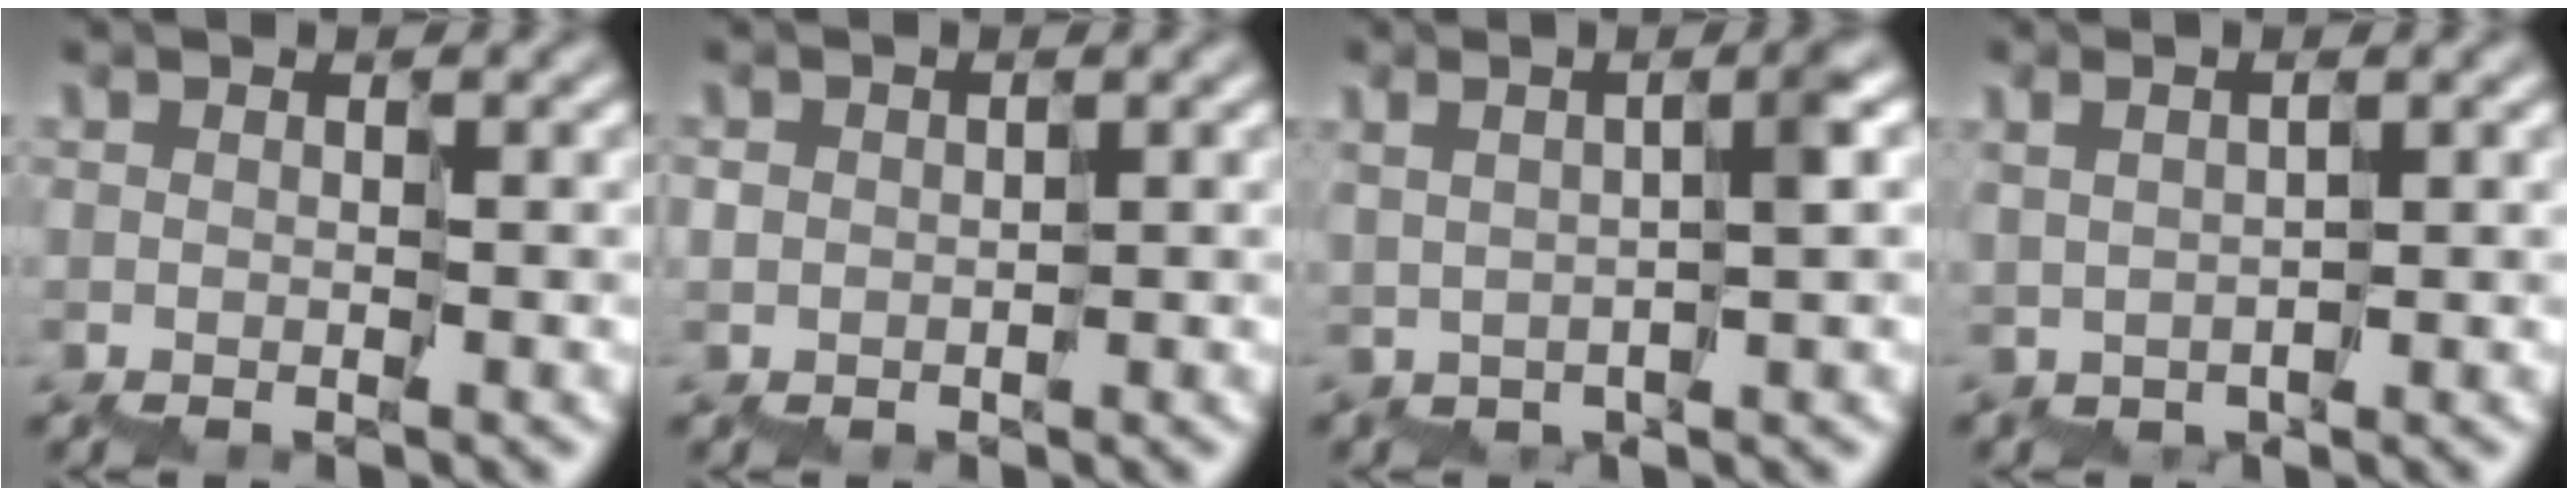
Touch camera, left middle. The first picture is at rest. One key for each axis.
{"total": 0.9, "fx": -0.5, "fy": 0.6, "fz": -0.5, "tx": 0.011, "ty": 0.005, "tz": -0.010}
{"total": 1.4, "fx": 0.5, "fy": -0.7, "fz": 1.2, "tx": -0.027, "ty": 0.007, "tz": 0.008}
{"total": 0.8, "fx": 0.2, "fy": -0.5, "fz": -0.6, "tx": 0.003, "ty": 0.005, "tz": 0.005}